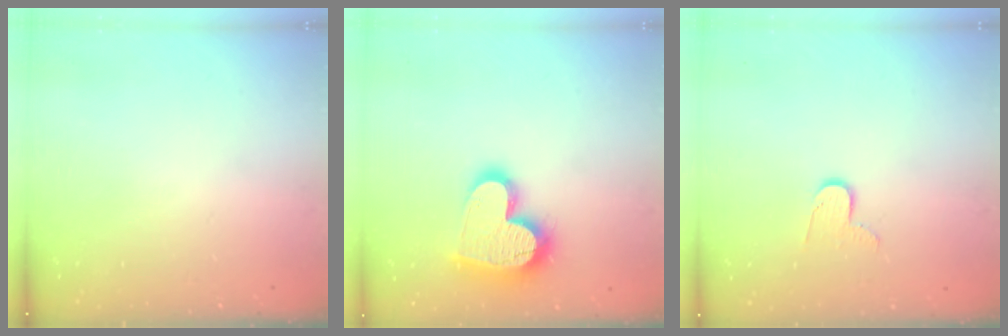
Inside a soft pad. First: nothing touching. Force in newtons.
{"total": 18.1, "press": 18.0, "slide": 1.5}
{"total": 7.2, "press": 7.2, "slide": 0.6}